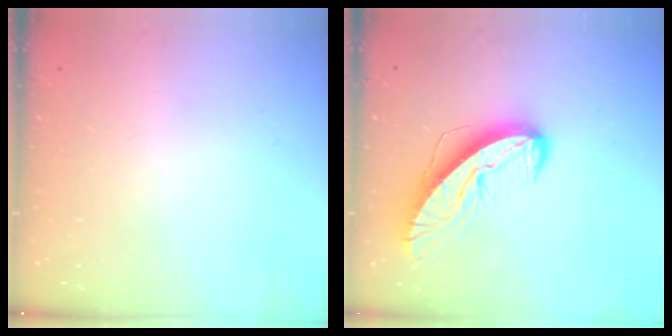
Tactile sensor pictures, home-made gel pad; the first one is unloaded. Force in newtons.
{"total": 11.0, "press": 11.0, "slide": 1.3}